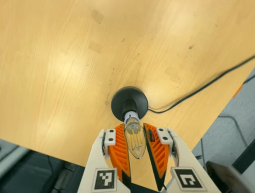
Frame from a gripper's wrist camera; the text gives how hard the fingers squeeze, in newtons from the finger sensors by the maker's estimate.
{"total": 13.0, "left": 12.7, "right": 13.3}